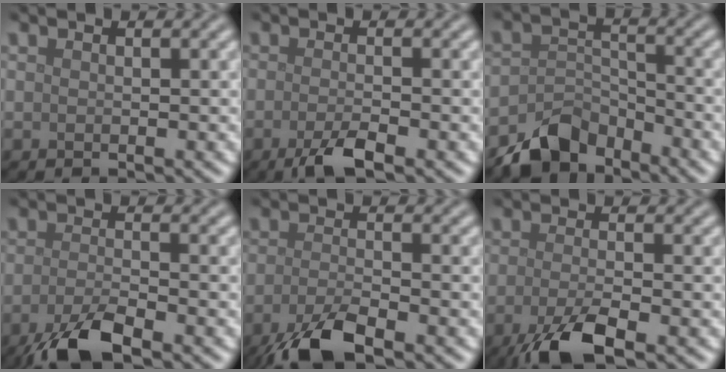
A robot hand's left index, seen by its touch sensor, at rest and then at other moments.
{"total": 2.9, "force": [-1.6, 0.7, 2.3], "torque": [-0.043, -0.001, -0.034]}
{"total": 4.7, "force": [-4.0, 2.2, 1.4], "torque": [-0.016, 0.001, -0.080]}
{"total": 4.8, "force": [-3.0, 1.3, 3.5], "torque": [-0.069, -0.006, -0.064]}
{"total": 5.1, "force": [-3.2, 1.3, 3.7], "torque": [-0.073, -0.007, -0.068]}
{"total": 5.0, "force": [-2.7, 1.4, 4.0], "torque": [-0.076, -0.006, -0.059]}